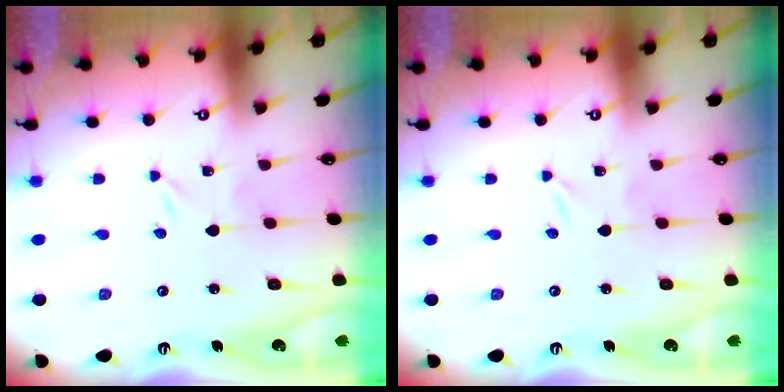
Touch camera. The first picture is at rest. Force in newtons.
{"total": 0.0}